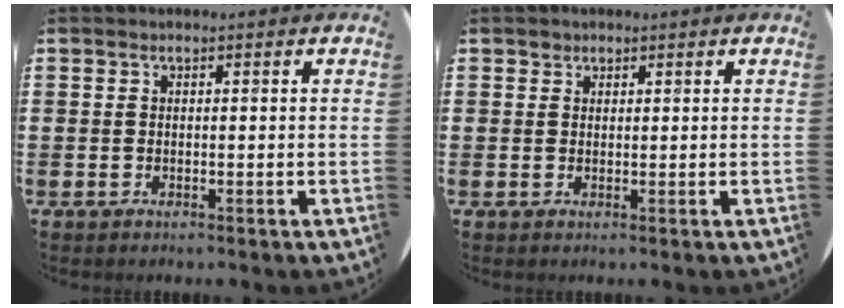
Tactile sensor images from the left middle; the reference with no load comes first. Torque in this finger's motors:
{"motor_torque": [0.20, -0.08, -0.03, 0.01]}